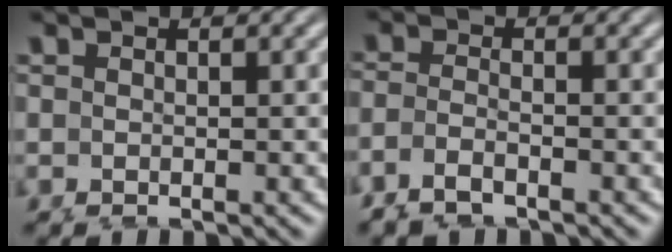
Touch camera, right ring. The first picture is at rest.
{"total": 4.0, "force": [-1.6, 3.2, 1.7], "torque": [-0.056, -0.019, -0.021]}